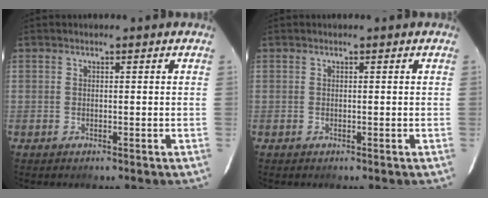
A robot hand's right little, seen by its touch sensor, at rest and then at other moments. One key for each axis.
{"total": 0.0}